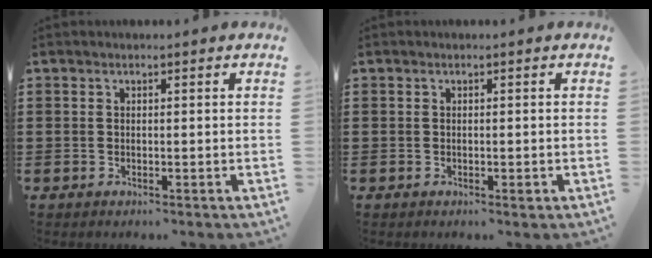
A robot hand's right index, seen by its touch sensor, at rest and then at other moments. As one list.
[{"total": 0.9, "force": [-0.3, 0.1, 0.9], "torque": [-0.016, -0.006, -0.003]}]